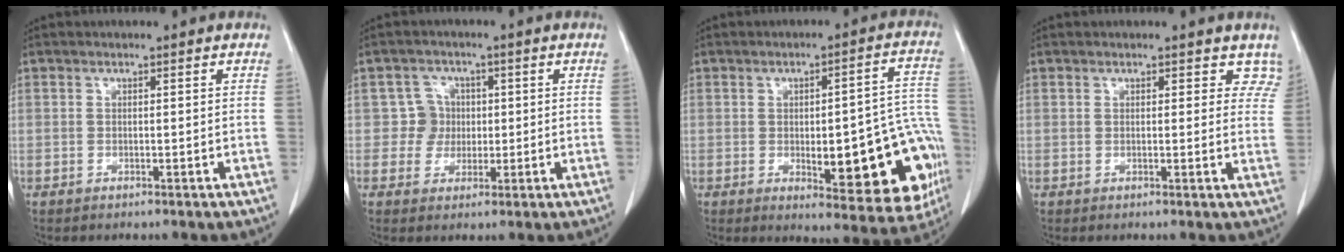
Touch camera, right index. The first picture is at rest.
{"total": 4.1, "force": [0.2, 4.0, 0.1], "torque": [0.009, 0.015, 0.004]}
{"total": 19.1, "force": [-4.3, 5.5, 17.7], "torque": [-0.140, 0.030, -0.030]}
{"total": 3.9, "force": [3.1, 2.1, 0.7], "torque": [0.023, -0.006, 0.013]}